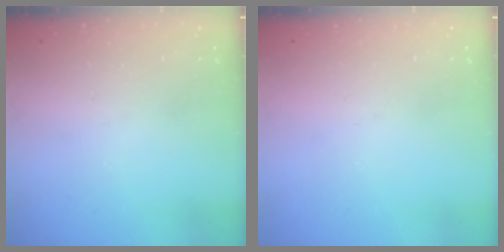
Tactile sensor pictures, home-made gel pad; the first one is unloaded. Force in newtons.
{"total": 0.0}